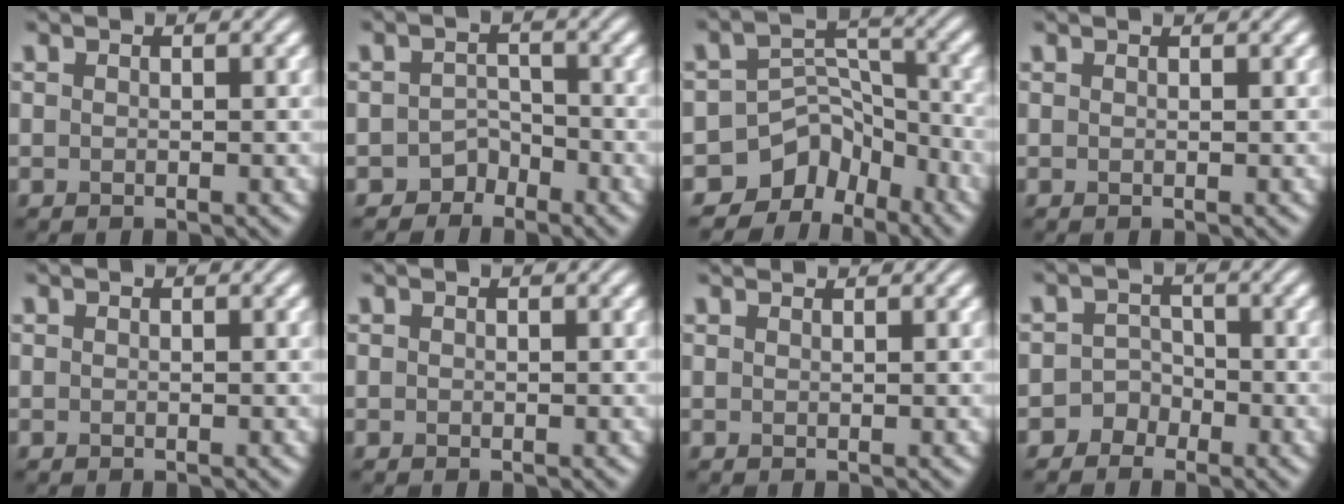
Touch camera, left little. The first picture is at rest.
{"total": 1.9, "force": [-1.5, 1.1, 0.1], "torque": [0.008, 0.011, -0.030]}
{"total": 6.8, "force": [-5.0, 4.3, 1.8], "torque": [-0.006, 0.010, -0.085]}
{"total": 0.9, "force": [0.8, 0.2, 0.3], "torque": [-0.005, -0.002, 0.005]}
{"total": 0.0}
{"total": 0.0}
{"total": 1.5, "force": [1.5, 0.2, 0.4], "torque": [-0.015, -0.002, 0.014]}
{"total": 2.1, "force": [-1.4, 1.6, 0.1], "torque": [0.023, 0.012, -0.036]}